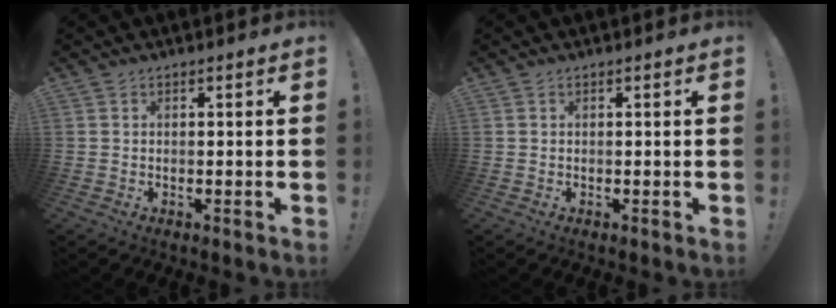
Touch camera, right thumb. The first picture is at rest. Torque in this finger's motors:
{"motor_torque": [-0.07, -0.07, -0.09, 0.09, 0.04]}